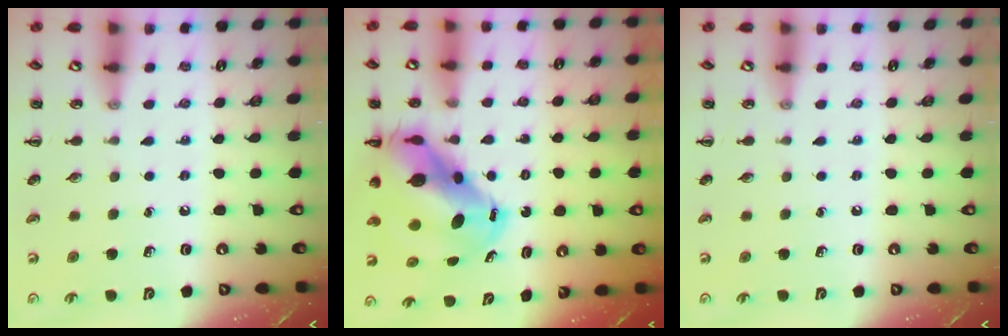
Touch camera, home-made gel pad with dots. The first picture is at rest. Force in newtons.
{"total": 11.6, "press": 11.3, "slide": 2.9}
{"total": 0.0}